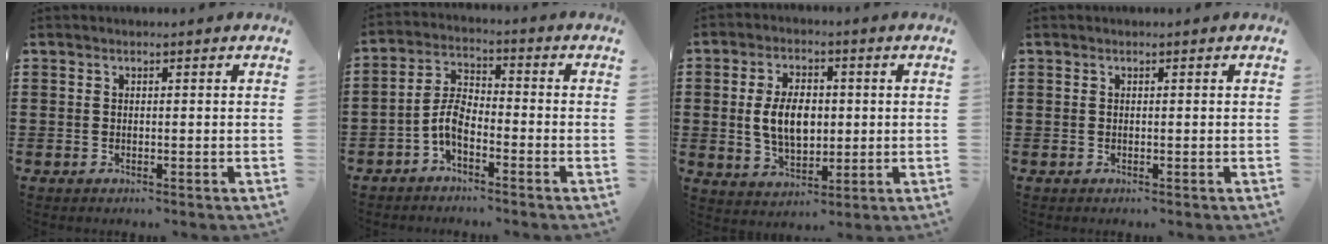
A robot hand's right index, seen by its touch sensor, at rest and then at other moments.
{"total": 5.3, "force": [-2.8, 2.4, 3.9], "torque": [-0.097, 0.004, -0.061]}
{"total": 7.3, "force": [0.4, 4.5, 5.8], "torque": [-0.114, 0.004, -0.001]}
{"total": 0.0}